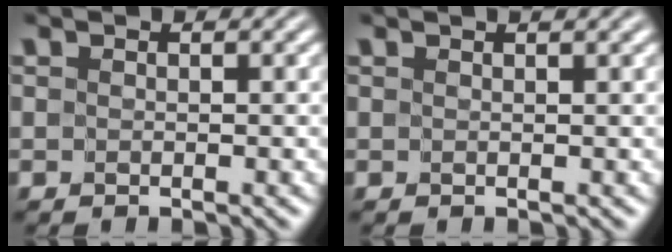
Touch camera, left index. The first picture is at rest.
{"total": 0.9, "force": [0.8, 0.0, 0.5], "torque": [-0.009, -0.004, 0.005]}